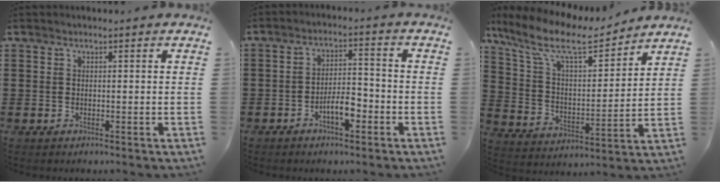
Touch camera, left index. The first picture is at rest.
{"total": 5.1, "force": [-2.7, 1.9, 3.8], "torque": [-0.072, 0.011, -0.053]}
{"total": 11.3, "force": [8.9, 2.7, 6.4], "torque": [-0.159, -0.045, 0.154]}